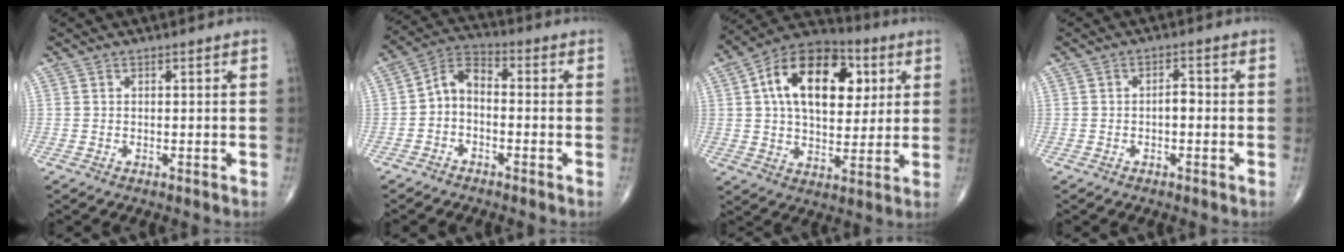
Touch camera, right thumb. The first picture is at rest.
{"total": 6.3, "force": [-1.2, 3.9, 4.7], "torque": [-0.077, 0.032, -0.038]}
{"total": 20.5, "force": [5.6, 12.3, 15.4], "torque": [-0.218, 0.006, 0.083]}
{"total": 2.0, "force": [-0.5, 1.1, 1.6], "torque": [-0.019, 0.009, -0.010]}